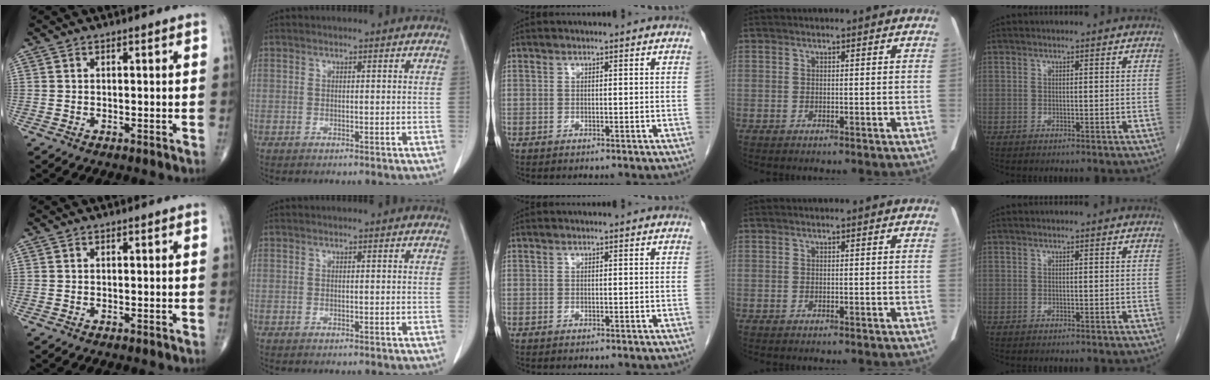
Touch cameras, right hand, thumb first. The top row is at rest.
{}